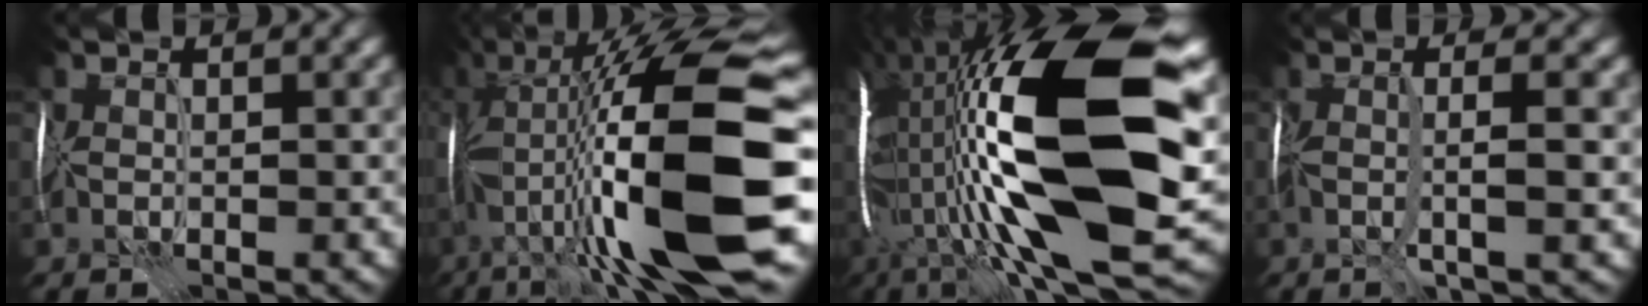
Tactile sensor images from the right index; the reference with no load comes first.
{"total": 16.6, "force": [-2.7, 4.1, 15.8], "torque": [-0.276, 0.035, -0.048]}
{"total": 21.2, "force": [-0.1, 7.5, 19.9], "torque": [-0.394, 0.015, -0.022]}
{"total": 2.6, "force": [-0.4, 0.2, 2.6], "torque": [-0.048, -0.003, -0.008]}